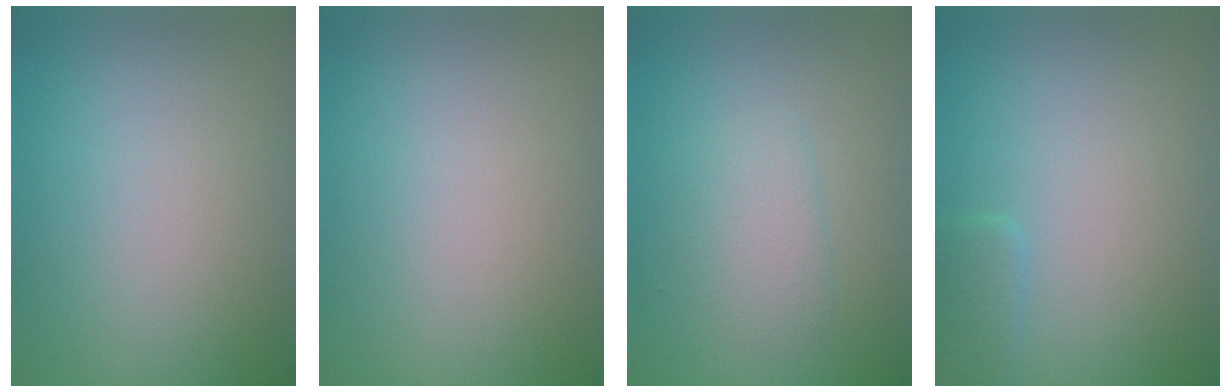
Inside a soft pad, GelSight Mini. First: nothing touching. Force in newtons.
{"total": 0.0}
{"total": 2.2, "press": 2.2, "slide": 0.1}
{"total": 1.4, "press": 1.4, "slide": 0.1}